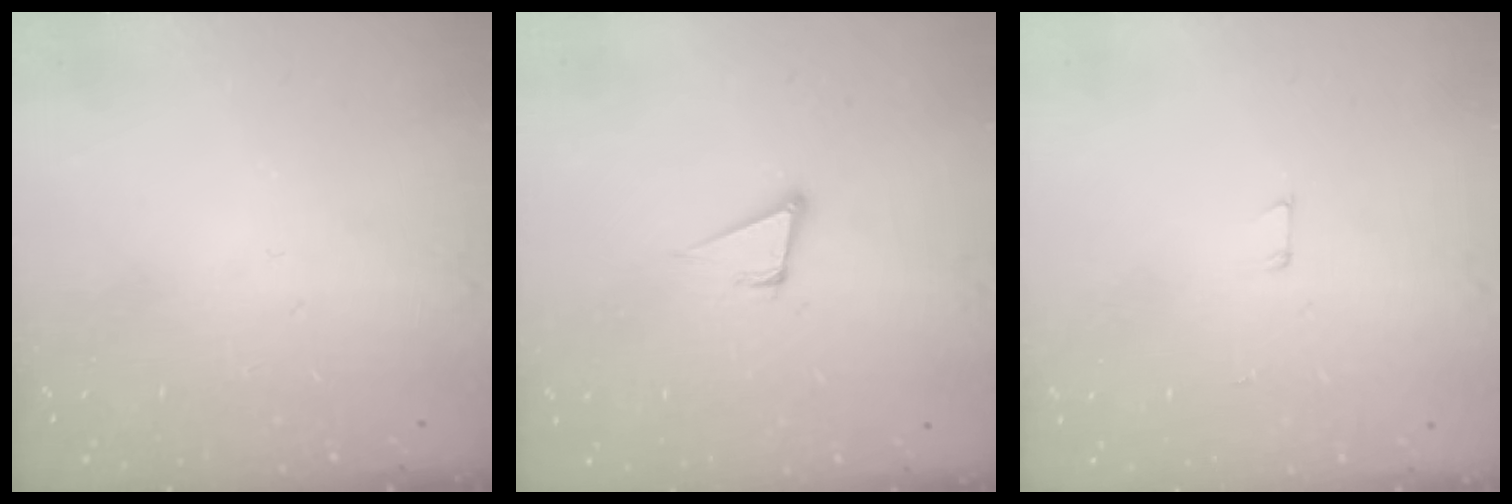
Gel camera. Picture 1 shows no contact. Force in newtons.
{"total": 5.4, "press": 4.4, "slide": 3.1}
{"total": 2.9, "press": 2.9, "slide": 0.2}